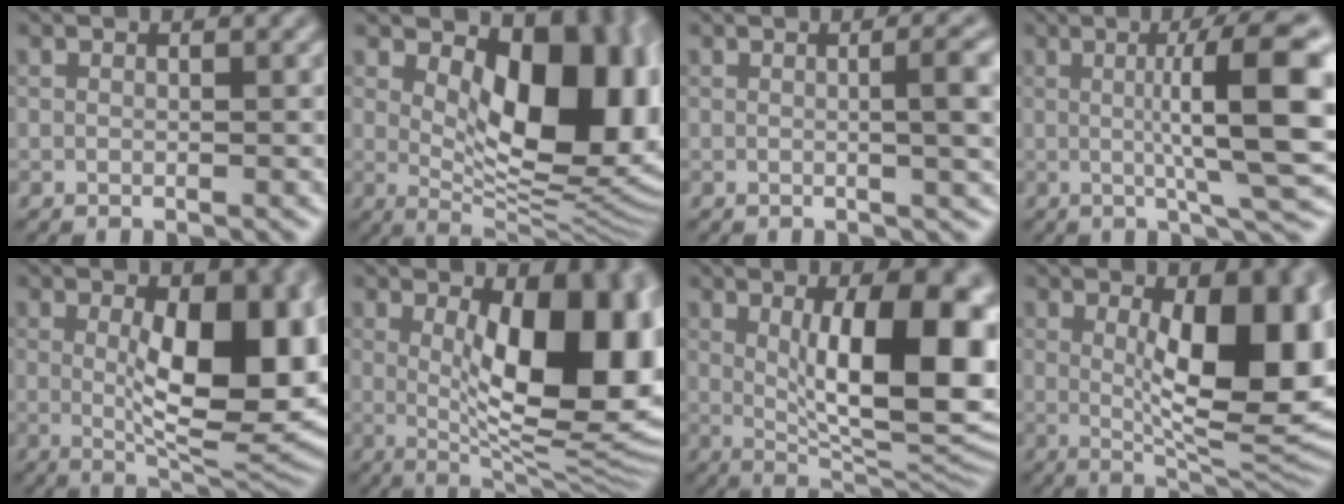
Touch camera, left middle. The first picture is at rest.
{"total": 12.7, "force": [2.4, 6.5, 10.6], "torque": [-0.132, -0.009, 0.044]}
{"total": 4.7, "force": [0.3, 1.4, 4.5], "torque": [-0.051, 0.013, 0.001]}
{"total": 10.3, "force": [1.0, 1.8, 10.1], "torque": [-0.130, 0.008, 0.015]}
{"total": 11.1, "force": [1.0, 4.4, 10.1], "torque": [-0.141, -0.012, 0.025]}
{"total": 12.8, "force": [1.6, 4.8, 11.8], "torque": [-0.154, -0.004, 0.025]}
{"total": 13.8, "force": [2.2, 4.6, 12.8], "torque": [-0.164, -0.003, 0.037]}
{"total": 12.4, "force": [1.7, 4.6, 11.3], "torque": [-0.144, -0.008, 0.031]}